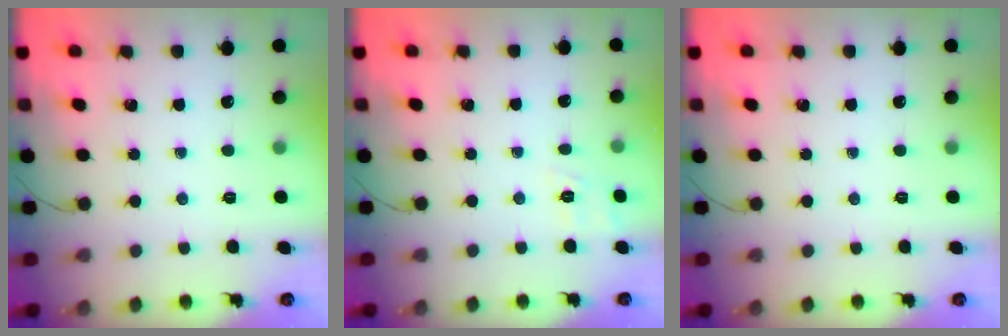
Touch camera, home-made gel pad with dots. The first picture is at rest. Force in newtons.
{"total": 3.0, "press": 2.3, "slide": 1.9}
{"total": 0.0}